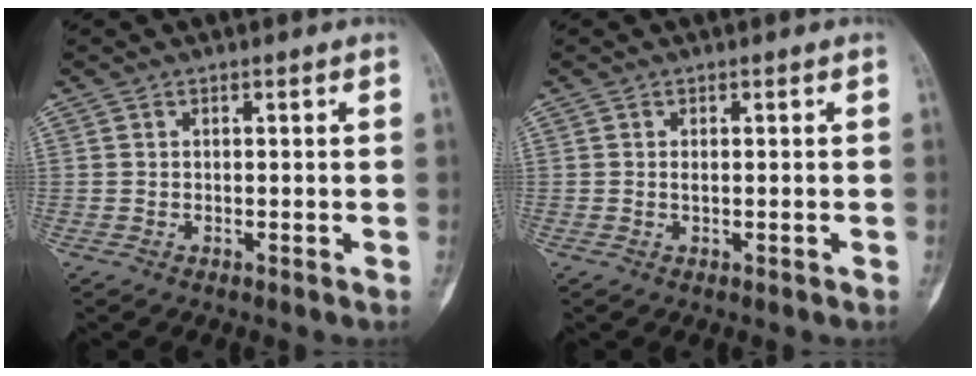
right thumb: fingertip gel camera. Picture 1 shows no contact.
{"total": 0.7, "force": [-0.1, 0.1, 0.6], "torque": [-0.011, -0.001, 0.001]}